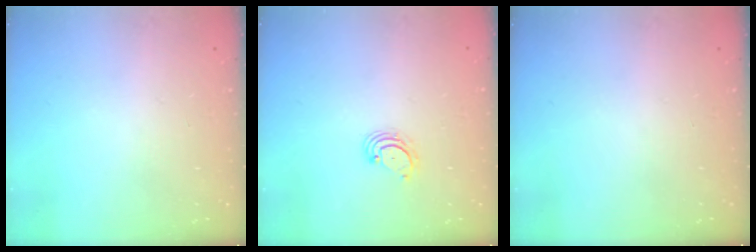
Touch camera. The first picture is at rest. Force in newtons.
{"total": 3.2, "press": 3.1, "slide": 0.4}
{"total": 0.0}